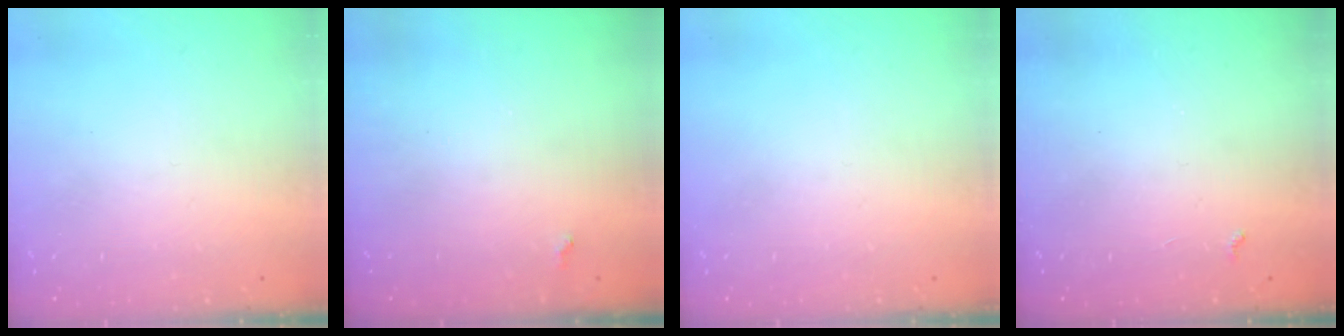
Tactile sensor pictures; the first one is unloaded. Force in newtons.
{"total": 2.0, "press": 2.0, "slide": 0.5}
{"total": 0.0}
{"total": 2.9, "press": 2.9, "slide": 0.5}